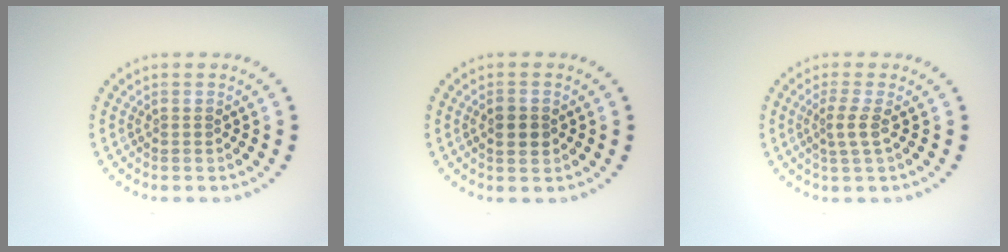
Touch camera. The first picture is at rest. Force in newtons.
{"total": 2.2, "press": 2.2, "slide": 0.1}
{"total": 1.8, "press": 1.4, "slide": 1.2}